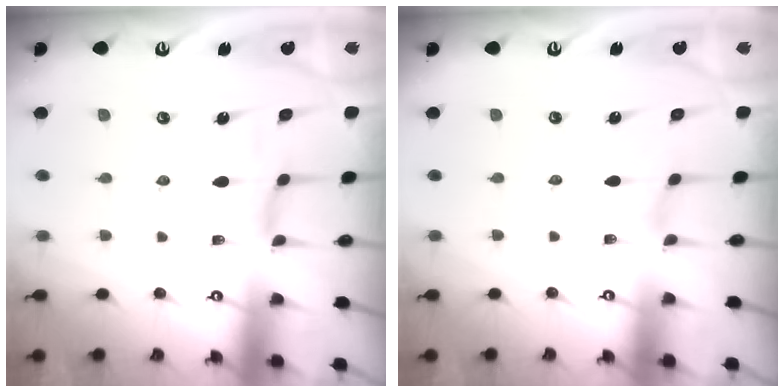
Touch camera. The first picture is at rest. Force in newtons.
{"total": 0.0}